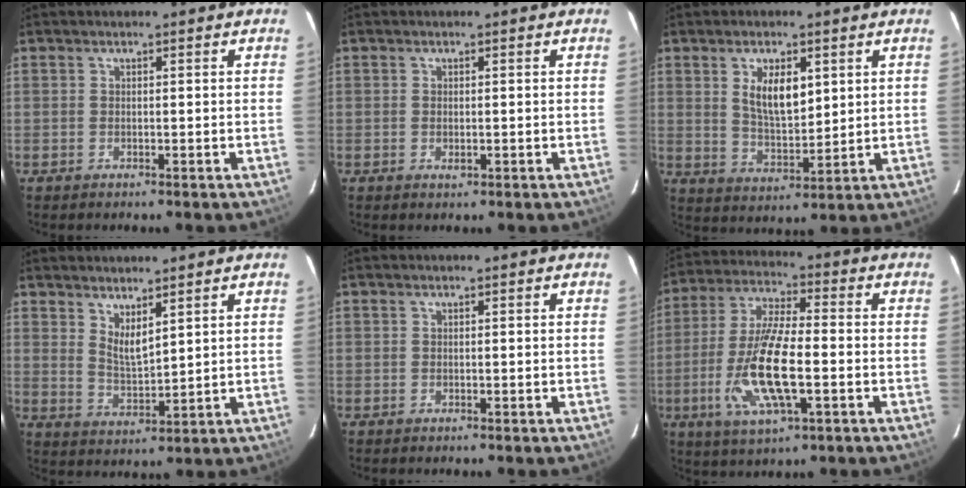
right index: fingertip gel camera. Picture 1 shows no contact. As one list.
[{"total": 1.1, "force": [-0.2, 0.6, 0.8], "torque": [-0.015, -0.001, -0.003]}, {"total": 7.4, "force": [3.1, 3.0, 6.0], "torque": [-0.106, -0.004, 0.066]}, {"total": 4.6, "force": [3.8, 0.5, 2.5], "torque": [-0.043, -0.016, 0.069]}, {"total": 0.0}, {"total": 15.2, "force": [-3.8, 4.1, 14.1], "torque": [-0.294, -0.010, -0.072]}]